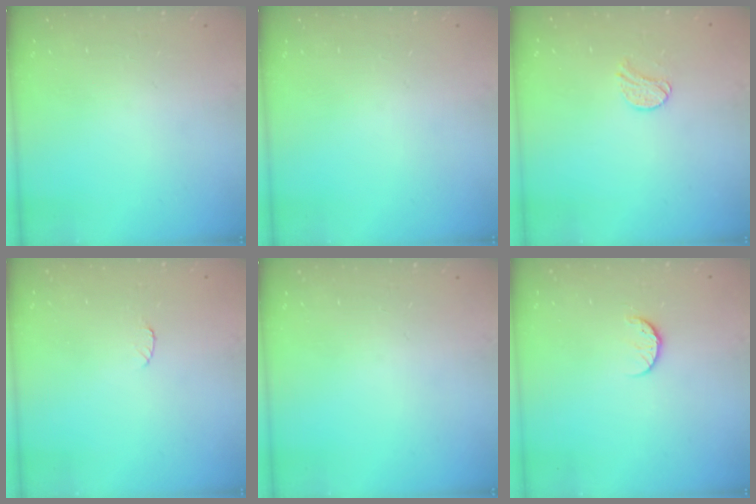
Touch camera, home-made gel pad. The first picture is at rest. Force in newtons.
{"total": 0.0}
{"total": 7.7, "press": 7.7, "slide": 0.4}
{"total": 4.8, "press": 4.7, "slide": 0.6}
{"total": 0.0}
{"total": 7.2, "press": 7.1, "slide": 0.8}